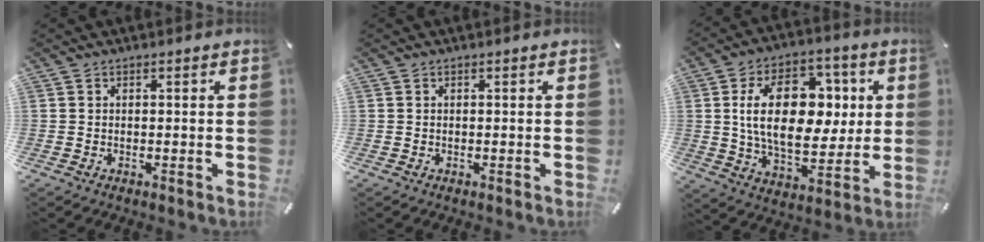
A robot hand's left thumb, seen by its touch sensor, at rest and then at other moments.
{"total": 0.0}
{"total": 20.6, "force": [3.6, 13.4, 15.3], "torque": [-0.262, 0.006, 0.061]}